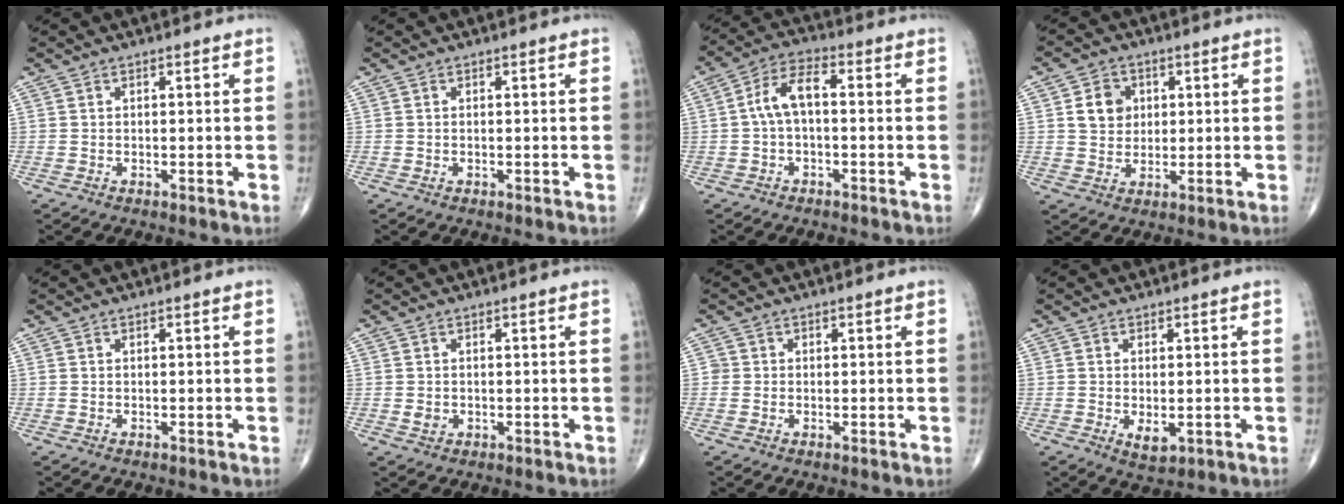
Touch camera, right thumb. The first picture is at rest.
{"total": 0.0}
{"total": 6.8, "force": [-0.2, 3.3, 6.0], "torque": [-0.115, 0.029, -0.014]}
{"total": 6.4, "force": [1.5, 5.4, 3.0], "torque": [-0.025, -0.005, 0.025]}
{"total": 0.0}
{"total": 1.4, "force": [-0.2, 1.2, 0.8], "torque": [-0.012, 0.000, -0.002]}
{"total": 1.2, "force": [-0.1, 1.2, 0.1], "torque": [0.008, 0.005, -0.004]}
{"total": 3.2, "force": [-0.6, 1.6, 2.7], "torque": [-0.039, -0.008, -0.003]}